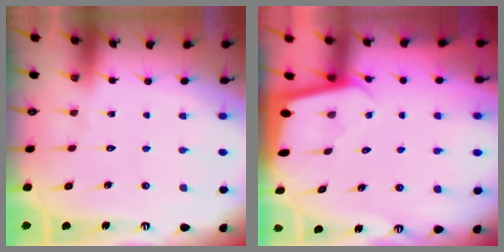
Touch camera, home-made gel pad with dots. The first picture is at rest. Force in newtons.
{"total": 1.9, "press": 1.9, "slide": 0.0}